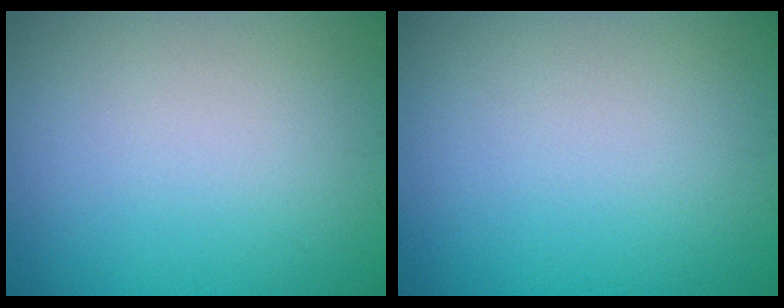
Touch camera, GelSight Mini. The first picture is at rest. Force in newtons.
{"total": 0.0}